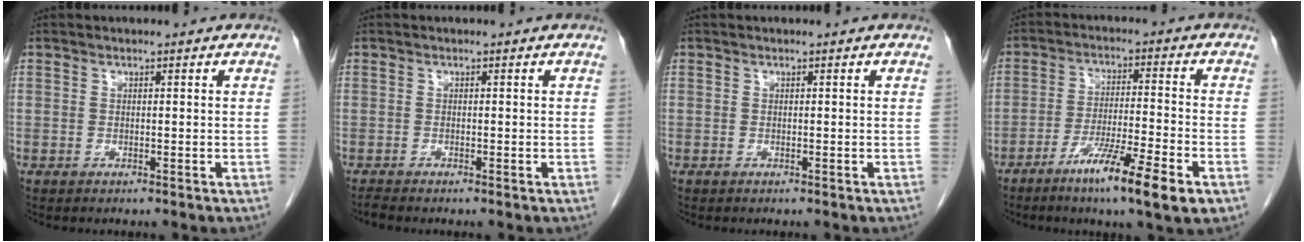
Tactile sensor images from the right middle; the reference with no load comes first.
{"total": 0.6, "force": [-0.5, -0.1, 0.2], "torque": [-0.007, -0.003, -0.011]}
{"total": 0.0}
{"total": 11.3, "force": [-6.4, 0.1, 9.3], "torque": [-0.162, -0.021, -0.108]}